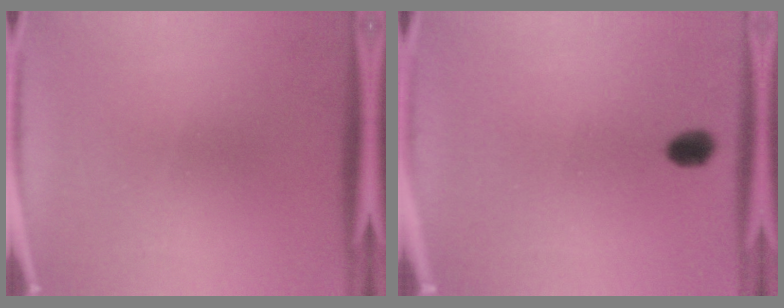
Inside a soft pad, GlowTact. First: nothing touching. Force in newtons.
{"total": 3.5}